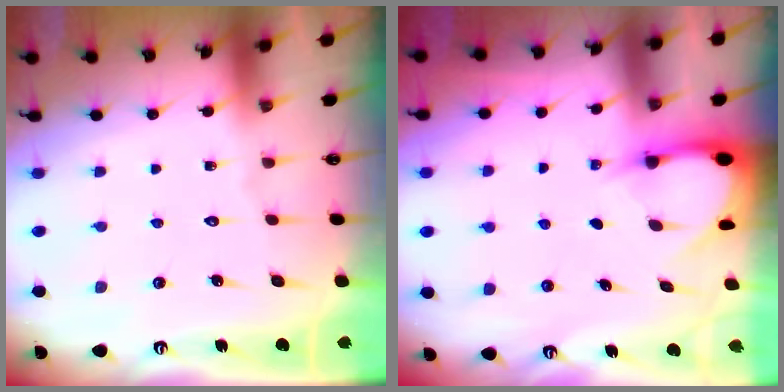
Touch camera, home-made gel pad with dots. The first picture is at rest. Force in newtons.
{"total": 3.2, "press": 3.2, "slide": 0.3}